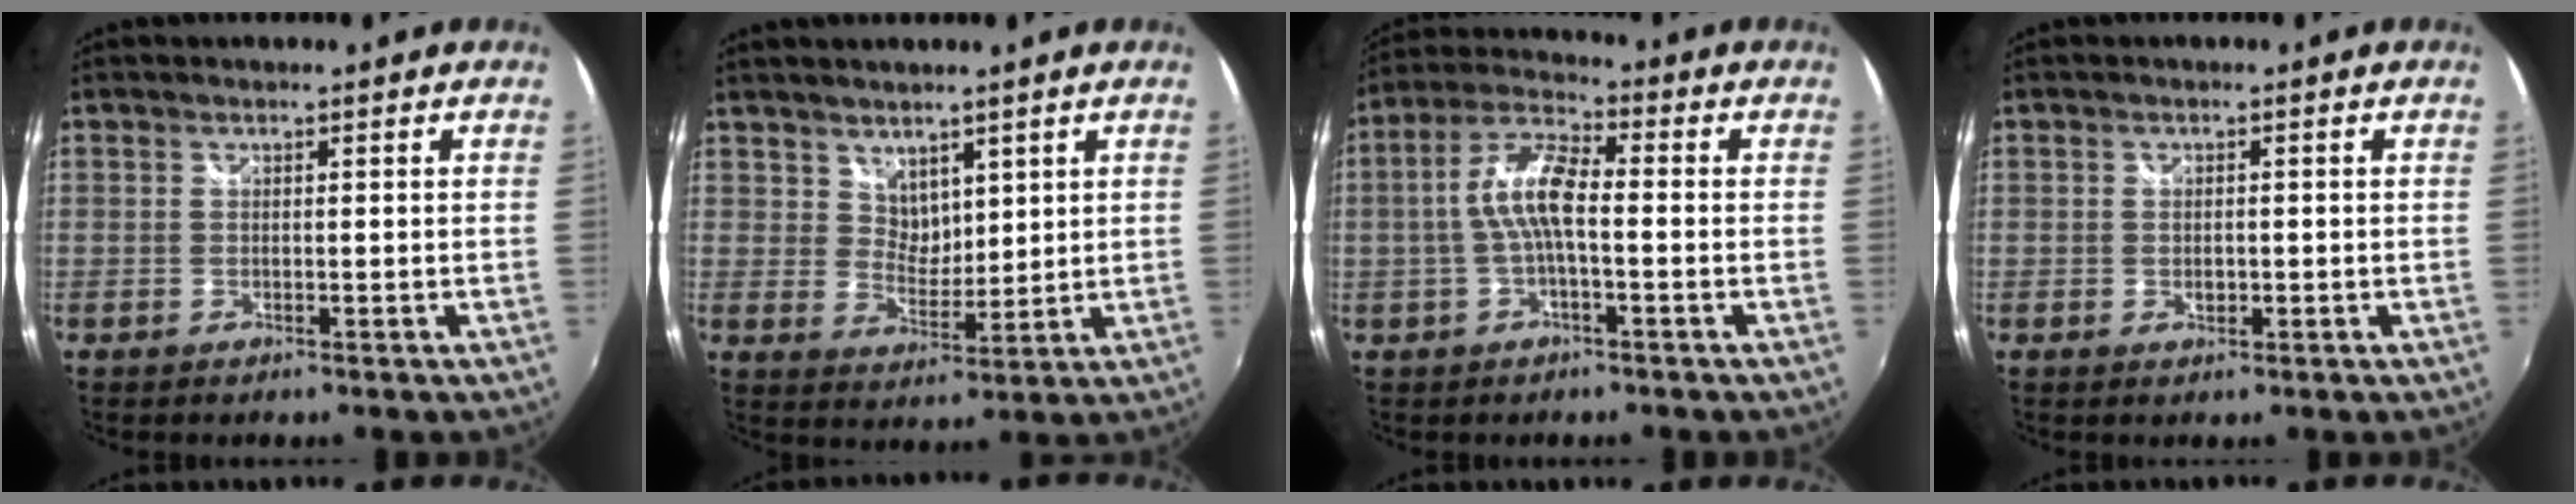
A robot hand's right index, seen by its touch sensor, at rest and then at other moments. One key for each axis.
{"total": 4.7, "fx": 3.3, "fy": 2.9, "fz": 1.5, "tx": -0.014, "ty": 0.000, "tz": 0.065}
{"total": 8.4, "fx": -0.8, "fy": 2.5, "fz": 8.0, "tx": -0.170, "ty": 0.016, "tz": -0.016}
{"total": 1.5, "fx": -0.2, "fy": 1.2, "fz": 0.8, "tx": -0.011, "ty": -0.001, "tz": -0.004}